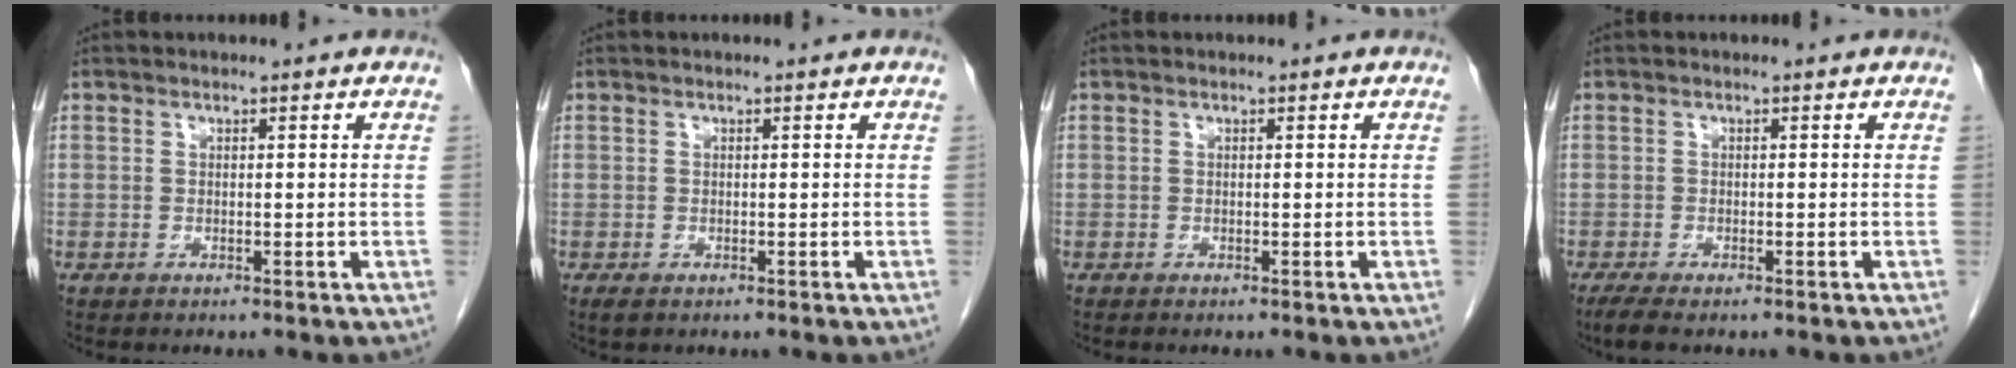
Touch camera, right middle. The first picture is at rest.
{"total": 1.1, "force": [-0.6, 0.5, 0.7], "torque": [-0.010, -0.001, -0.005]}
{"total": 0.0}
{"total": 2.8, "force": [-2.0, 0.6, 1.8], "torque": [-0.036, -0.010, -0.034]}